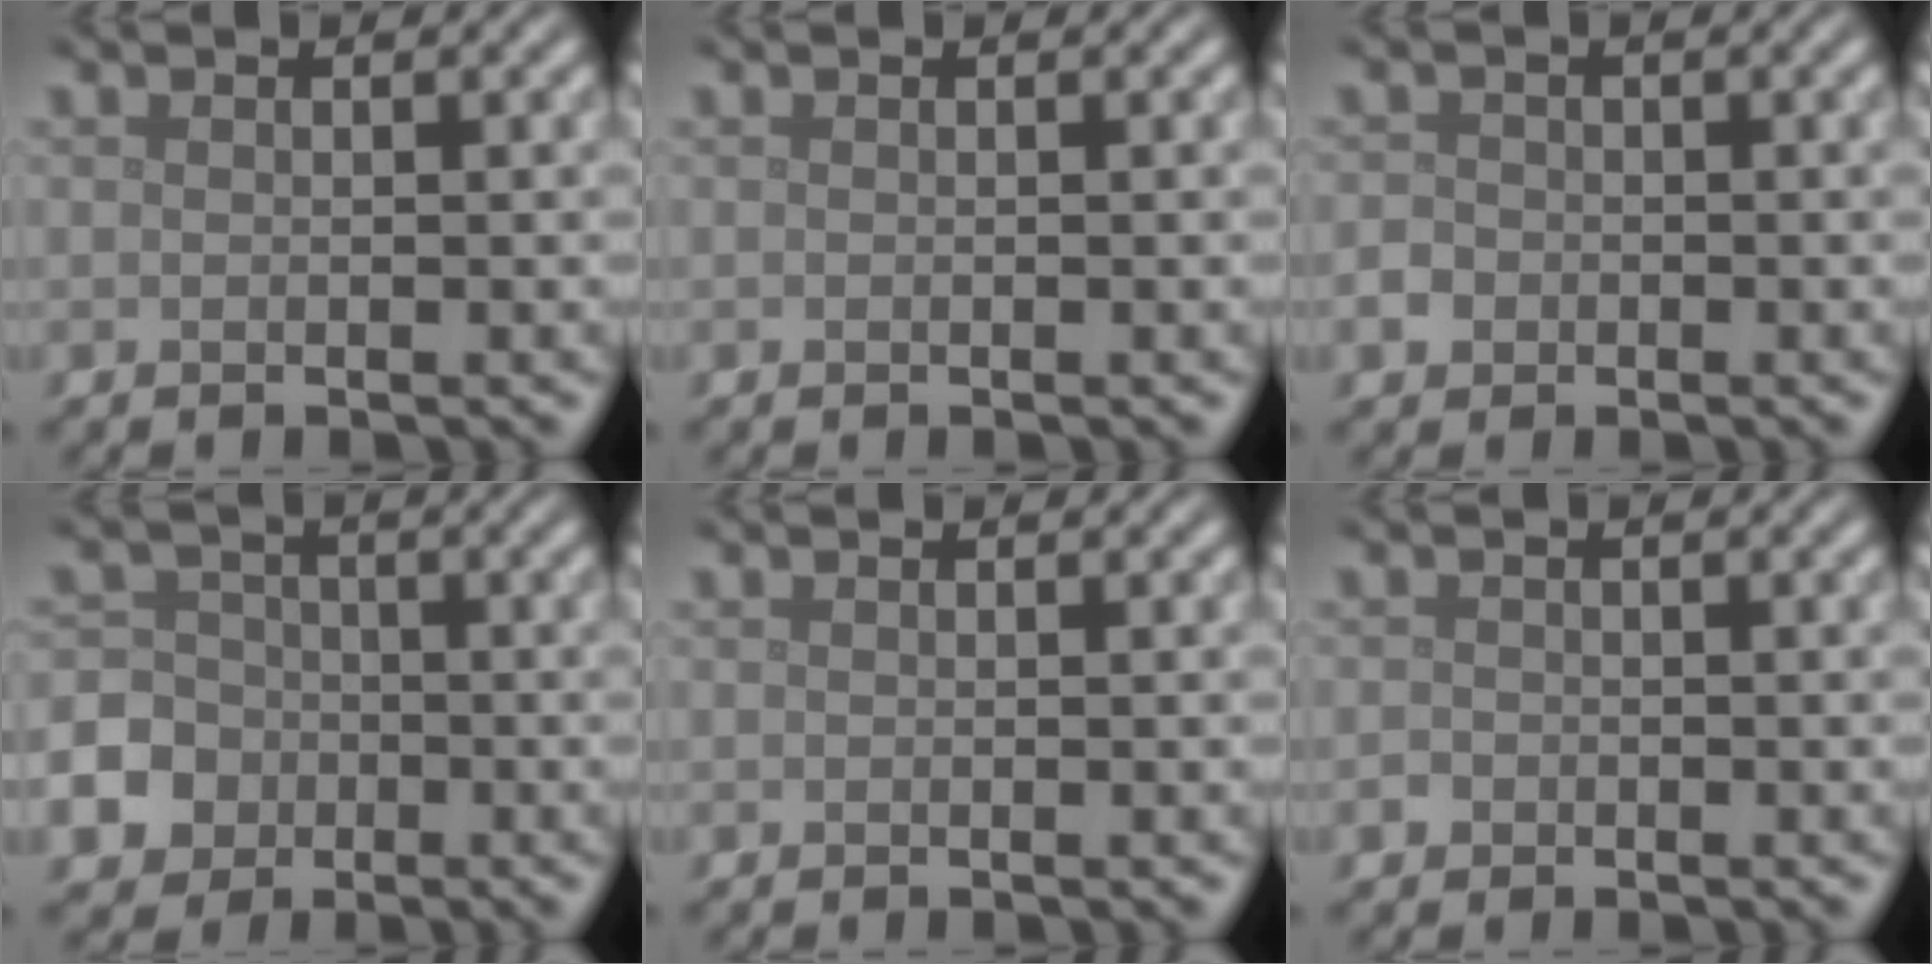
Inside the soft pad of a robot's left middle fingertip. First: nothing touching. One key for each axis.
{"total": 0.0}
{"total": 1.4, "fx": -0.6, "fy": 1.3, "fz": 0.4, "tx": -0.003, "ty": 0.001, "tz": -0.014}
{"total": 9.0, "fx": -4.1, "fy": 7.7, "fz": 2.0, "tx": -0.056, "ty": -0.026, "tz": -0.096}
{"total": 0.0}
{"total": 0.7, "fx": -0.4, "fy": 0.6, "fz": 0.1, "tx": 0.001, "ty": -0.002, "tz": -0.008}